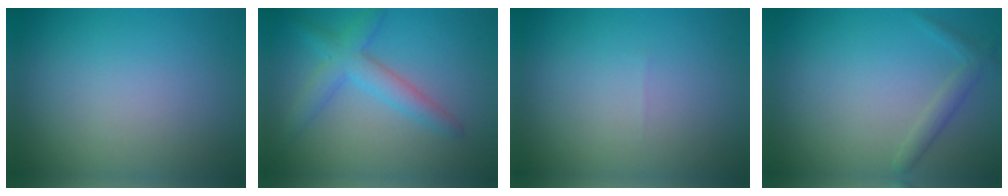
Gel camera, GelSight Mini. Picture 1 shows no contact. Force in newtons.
{"total": 3.5, "press": 3.5, "slide": 0.2}
{"total": 0.0}
{"total": 1.5, "press": 1.5, "slide": 0.1}